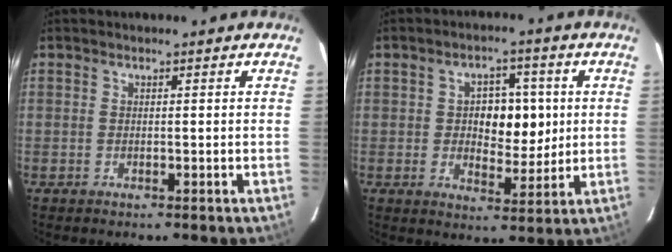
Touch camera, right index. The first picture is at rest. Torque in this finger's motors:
{"motor_torque": [0.16, 0.23, 0.19, 0.04]}